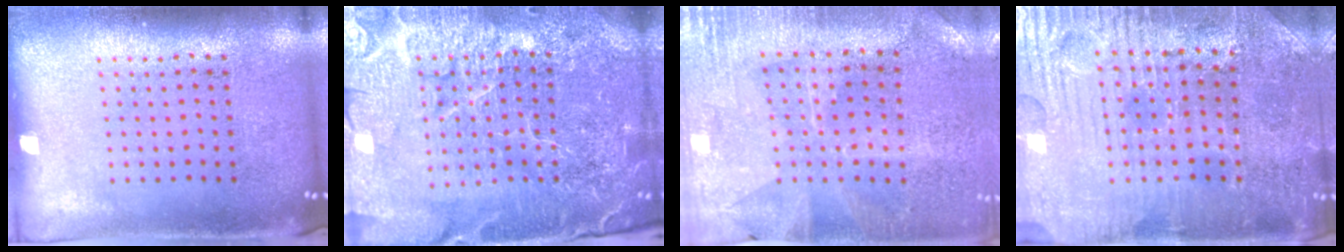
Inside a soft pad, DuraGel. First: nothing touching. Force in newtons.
{"total": 6.1, "press": 5.4, "slide": 2.8}
{"total": 0.7, "press": 0.6, "slide": 0.3}
{"total": 3.7, "press": 3.7, "slide": 0.5}